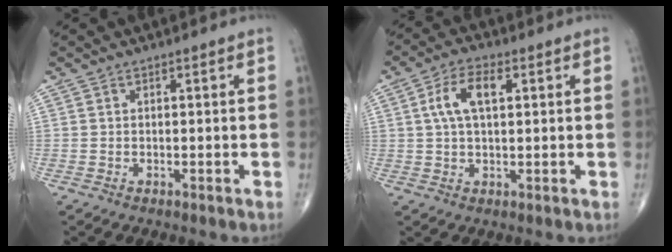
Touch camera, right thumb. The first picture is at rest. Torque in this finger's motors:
{"motor_torque": [0.03, 0.09, 0.83, 0.05, 0.23]}